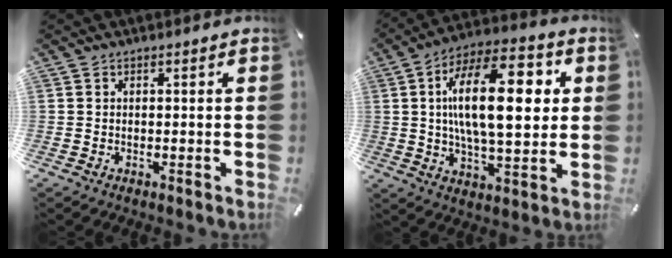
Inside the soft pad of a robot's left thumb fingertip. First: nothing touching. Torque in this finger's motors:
{"motor_torque": [2.55, 2.45, 2.54, -0.23, 0.68]}